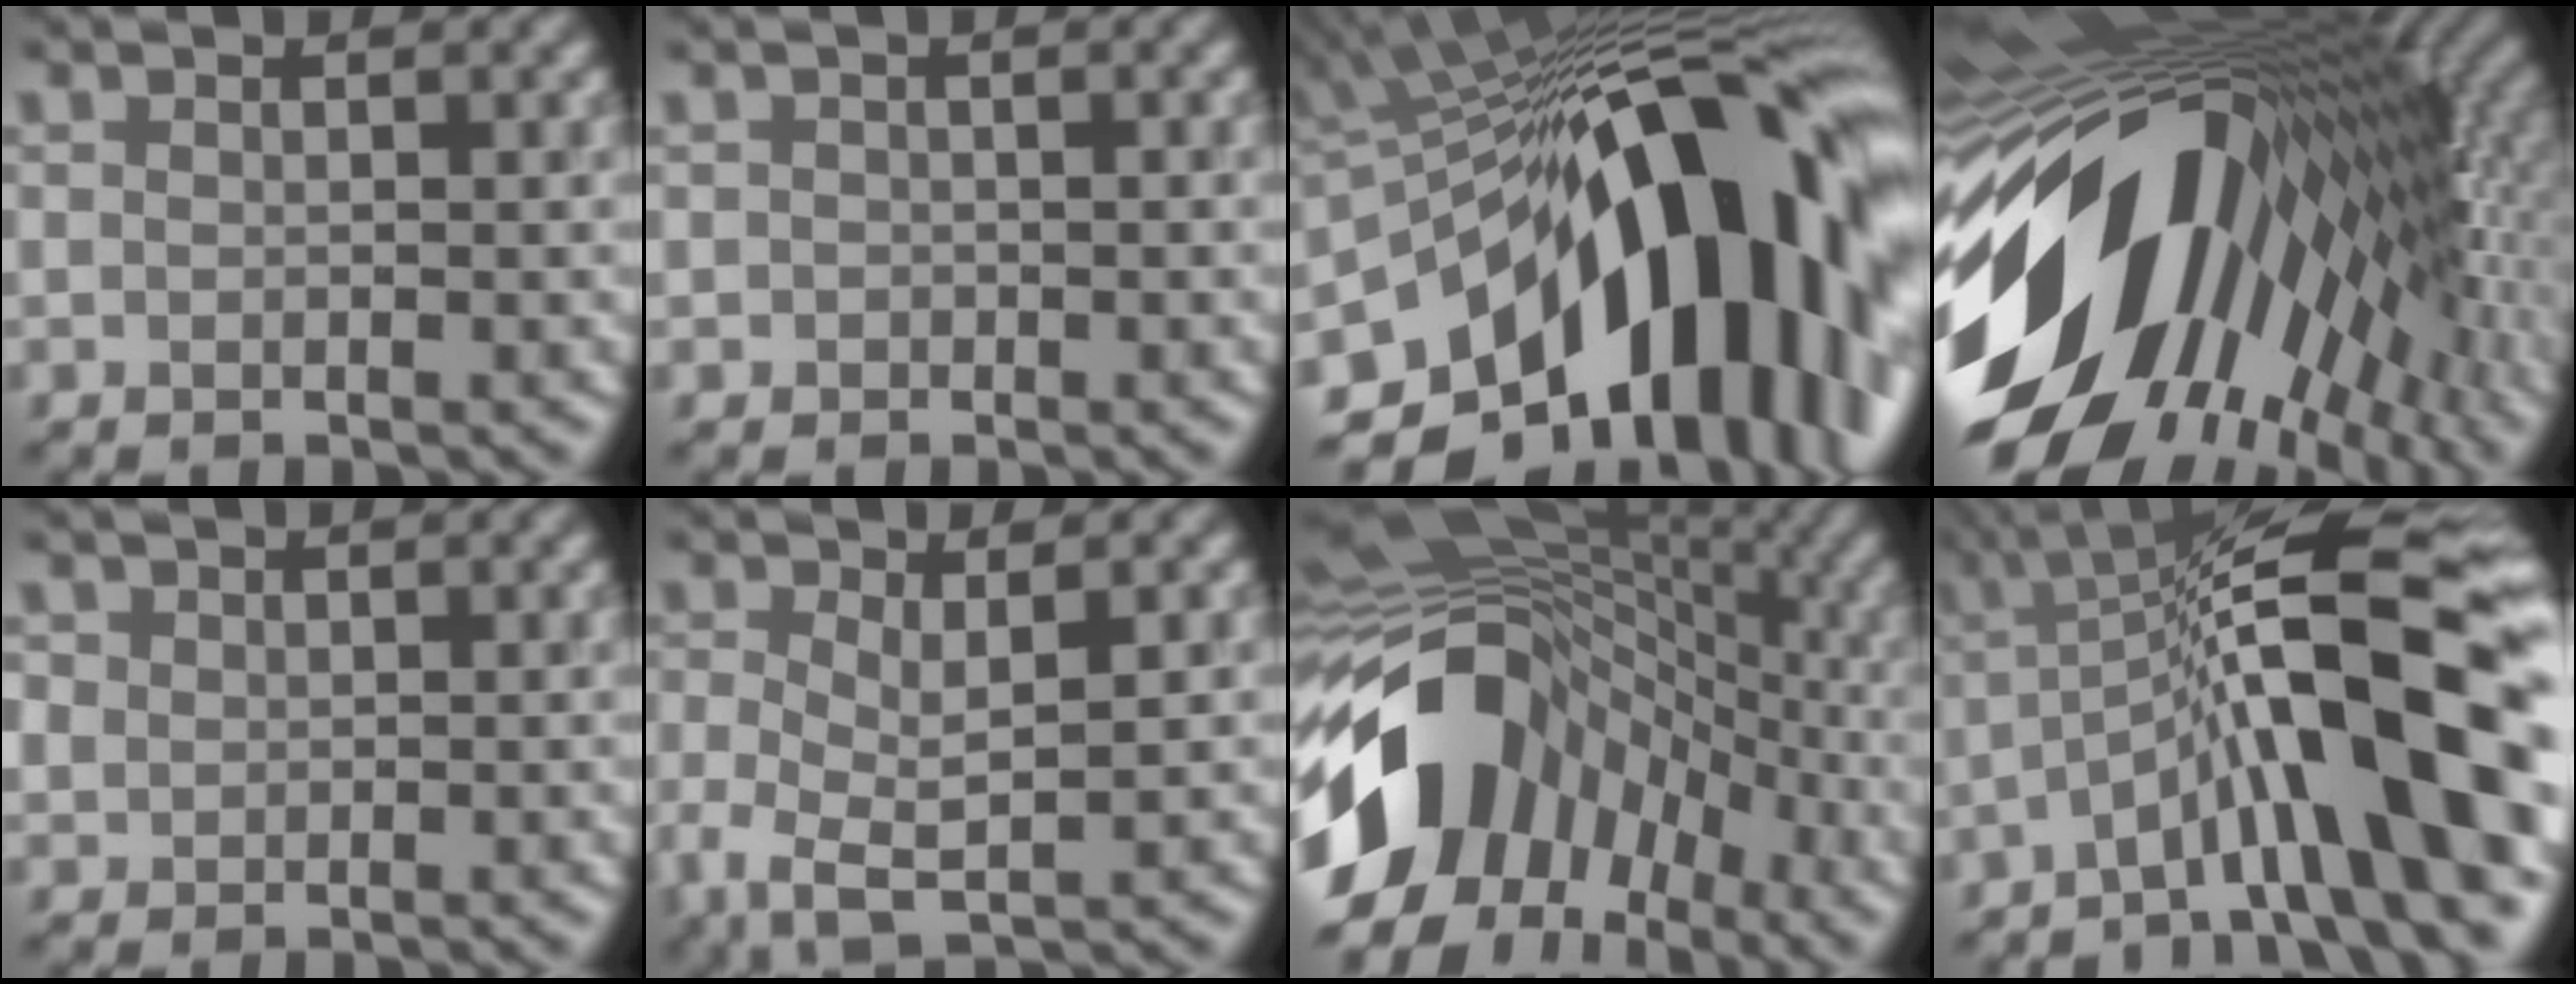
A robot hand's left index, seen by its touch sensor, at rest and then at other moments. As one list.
[{"total": 0.7, "force": [-0.1, 0.7, 0.2], "torque": [0.003, -0.002, -0.004]}, {"total": 18.9, "force": [-5.7, 10.0, 15.0], "torque": [-0.212, 0.019, -0.103]}, {"total": 19.2, "force": [-3.0, 10.1, 16.1], "torque": [-0.265, -0.033, -0.059]}, {"total": 1.6, "force": [0.6, 1.4, 0.4], "torque": [-0.007, -0.001, 0.013]}, {"total": 5.2, "force": [-1.0, 2.1, 4.6], "torque": [-0.103, -0.009, -0.019]}, {"total": 15.6, "force": [-4.6, 11.2, 9.9], "torque": [-0.191, 0.008, -0.094]}, {"total": 13.1, "force": [-3.2, 2.4, 12.5], "torque": [-0.184, 0.028, -0.055]}]